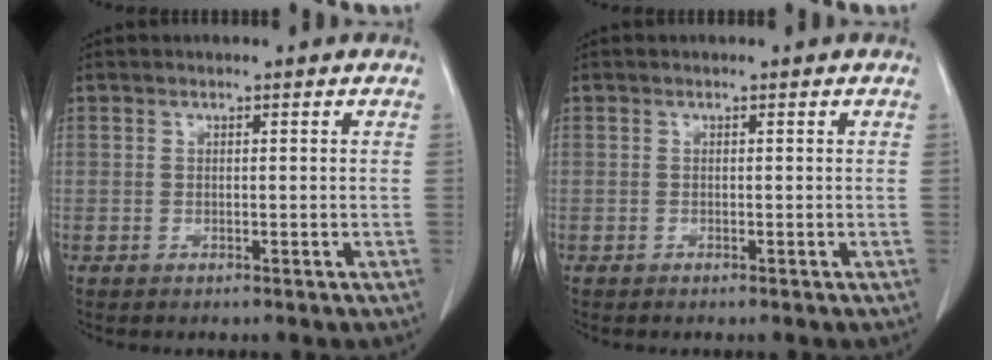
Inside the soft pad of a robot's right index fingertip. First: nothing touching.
{"total": 0.0}